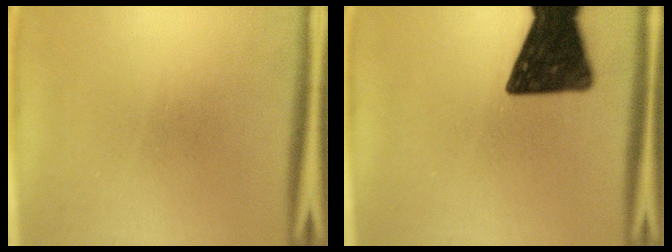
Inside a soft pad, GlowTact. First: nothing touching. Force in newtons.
{"total": 16.6}